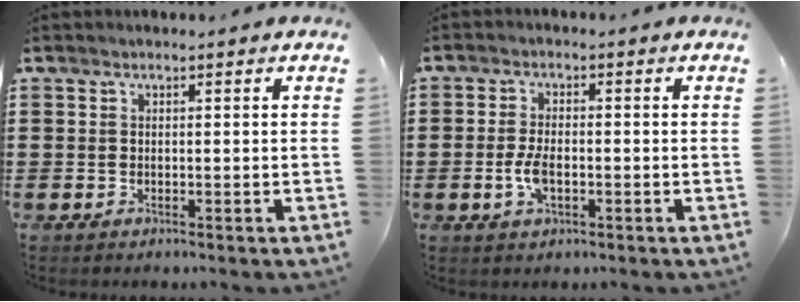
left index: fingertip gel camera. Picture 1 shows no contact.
{"total": 4.3, "force": [-1.0, 1.9, 3.8], "torque": [-0.094, -0.005, -0.025]}